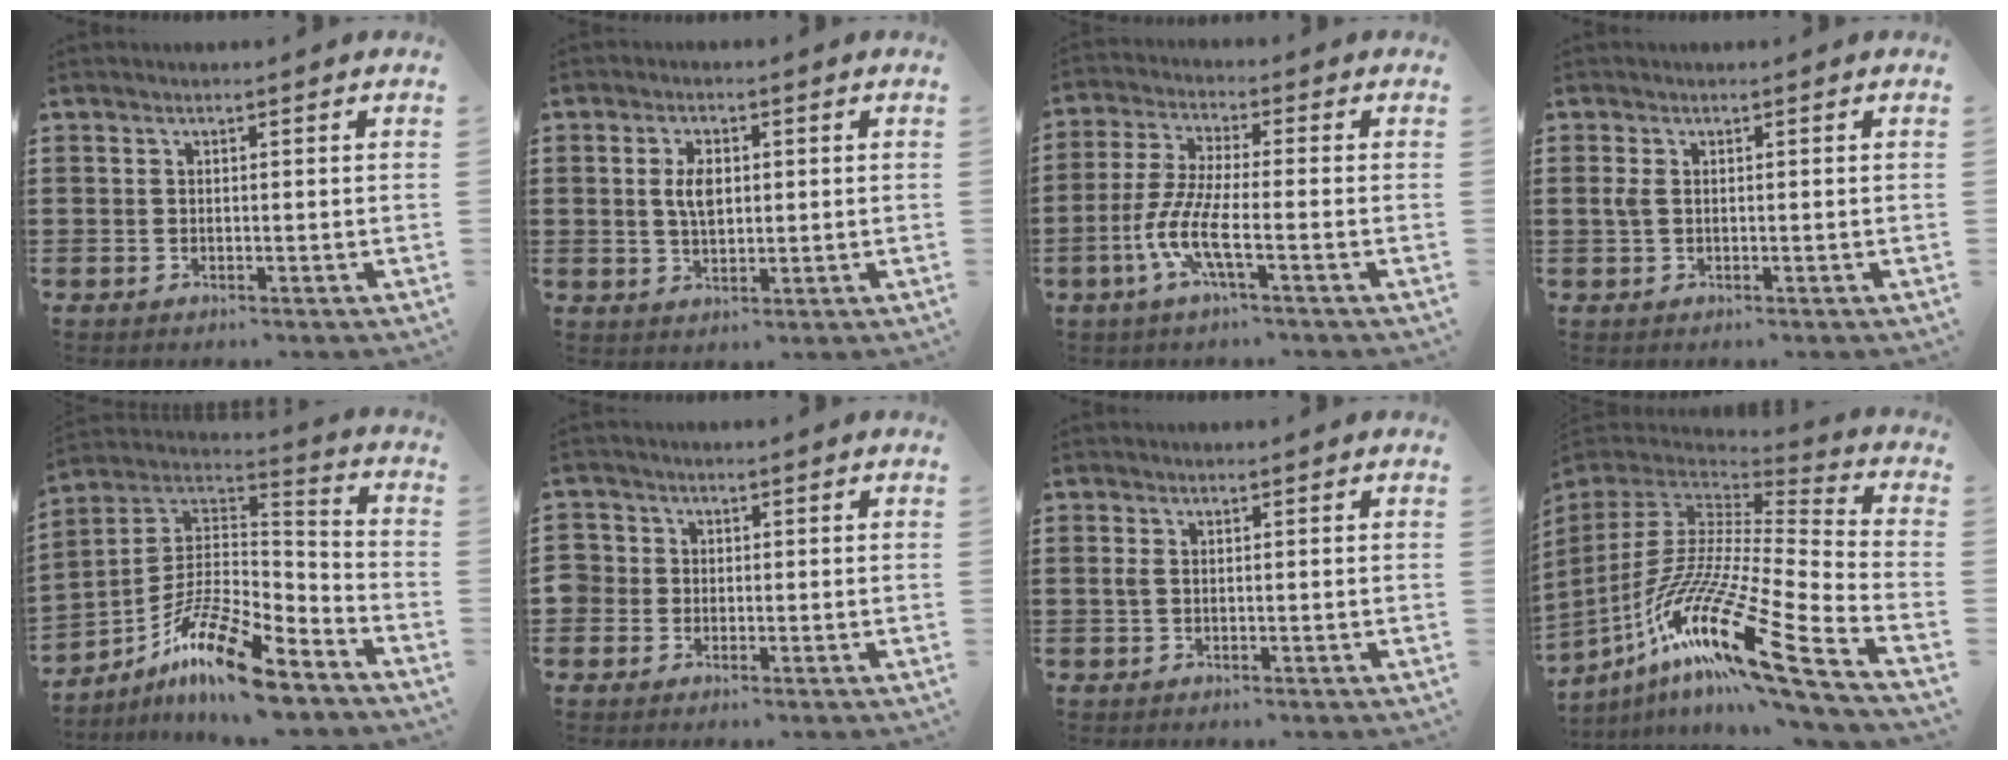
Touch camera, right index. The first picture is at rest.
{"total": 4.2, "force": [0.5, 2.2, 3.5], "torque": [-0.064, 0.007, 0.005]}
{"total": 7.9, "force": [-3.6, 1.3, 6.9], "torque": [-0.170, -0.019, -0.078]}
{"total": 1.7, "force": [0.1, 0.7, 1.5], "torque": [-0.046, -0.003, -0.005]}
{"total": 13.8, "force": [-10.0, 3.0, 9.0], "torque": [-0.182, 0.019, -0.192]}
{"total": 2.1, "force": [-0.4, 2.1, 0.3], "torque": [-0.016, 0.008, -0.011]}
{"total": 1.0, "force": [0.0, 0.4, 1.0], "torque": [-0.027, -0.001, -0.004]}
{"total": 19.8, "force": [-11.6, 3.3, 15.7], "torque": [-0.328, 0.000, -0.219]}